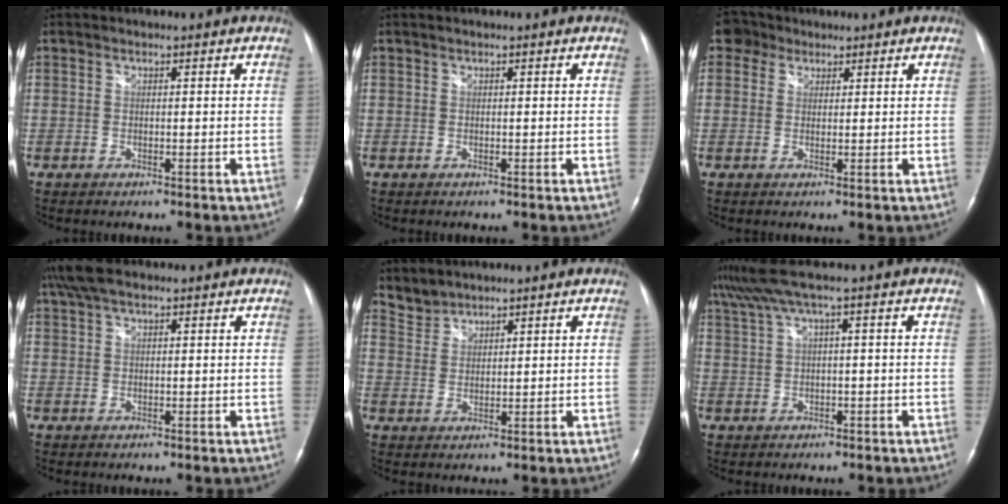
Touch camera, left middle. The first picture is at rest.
{"total": 0.0}
{"total": 3.2, "force": [1.9, 2.6, 0.1], "torque": [-0.001, 0.012, 0.028]}
{"total": 4.7, "force": [3.4, 1.4, 2.9], "torque": [-0.066, 0.027, 0.064]}
{"total": 2.9, "force": [2.8, 0.6, -0.6], "torque": [0.009, 0.012, 0.061]}
{"total": 5.0, "force": [2.6, -0.7, 4.2], "torque": [-0.095, 0.036, 0.056]}